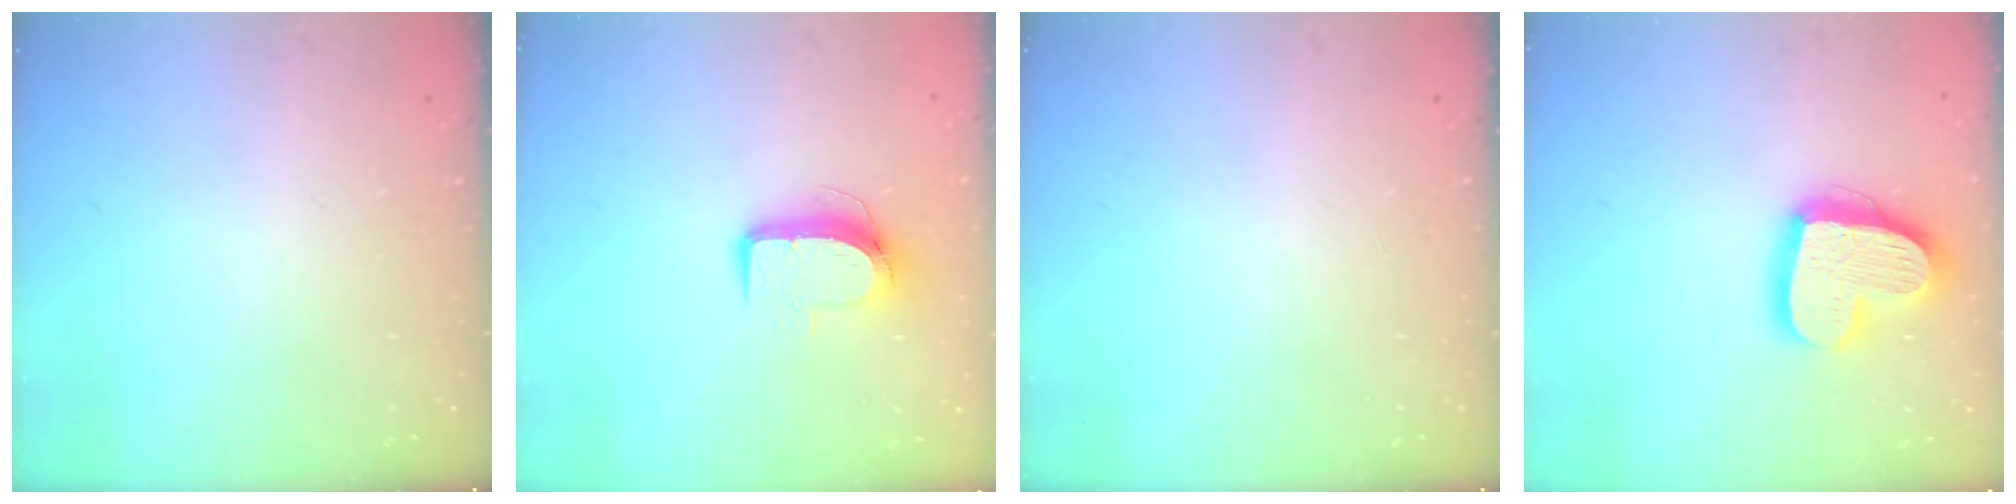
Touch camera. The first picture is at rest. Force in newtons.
{"total": 9.1, "press": 9.1, "slide": 0.9}
{"total": 0.0}
{"total": 18.0, "press": 17.9, "slide": 1.5}